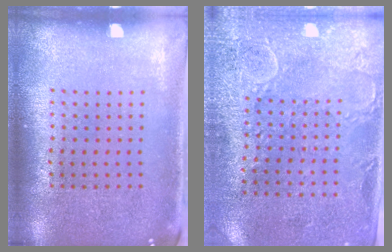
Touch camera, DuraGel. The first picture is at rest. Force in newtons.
{"total": 2.9, "press": 2.5, "slide": 1.5}